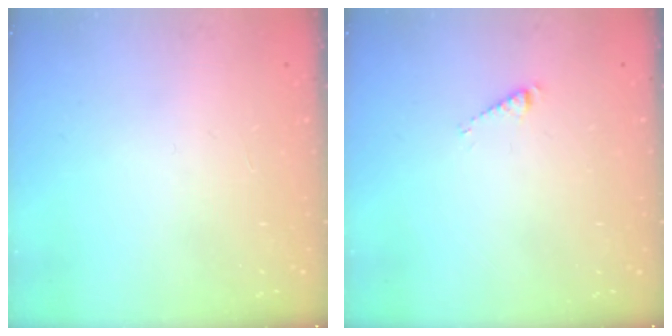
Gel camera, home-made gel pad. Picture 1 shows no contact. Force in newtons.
{"total": 2.7, "press": 2.7, "slide": 0.2}